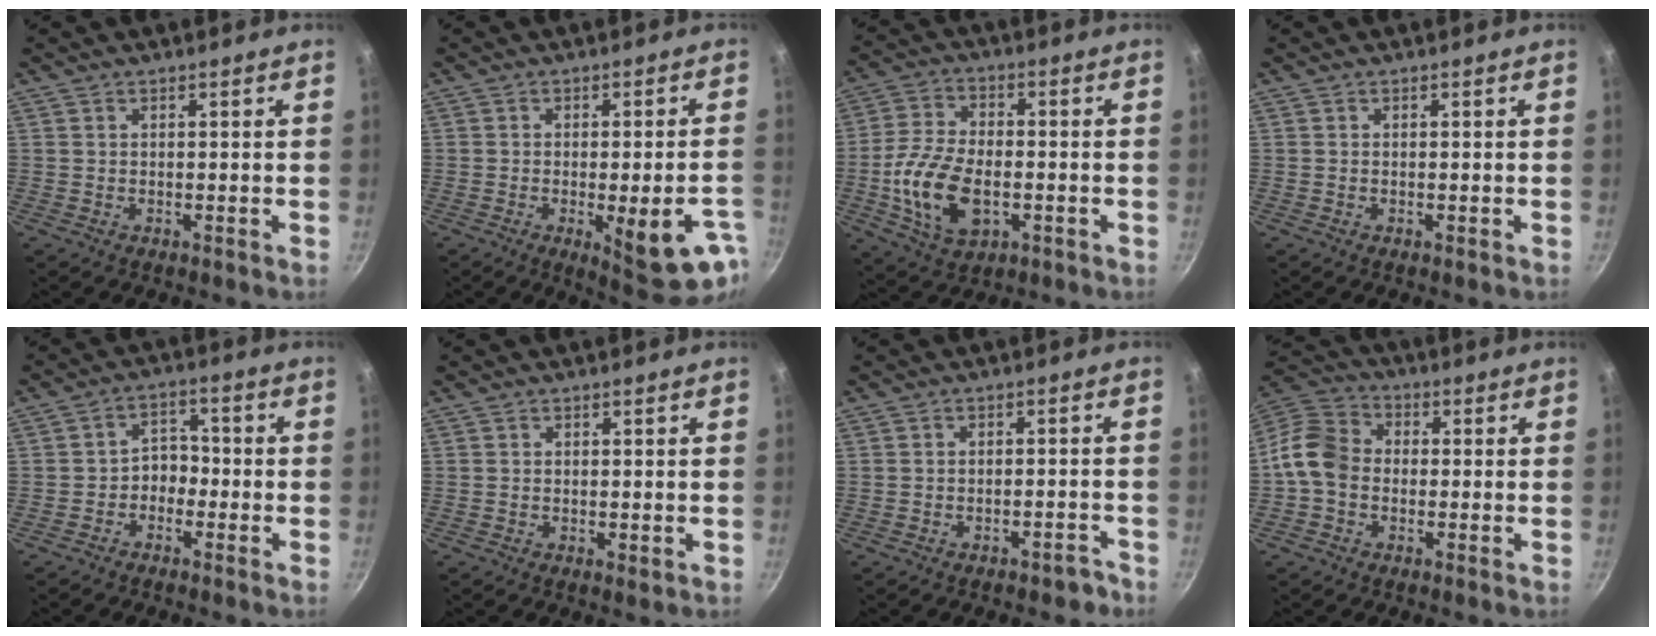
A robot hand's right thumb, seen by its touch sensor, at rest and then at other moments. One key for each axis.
{"total": 14.7, "fx": -5.0, "fy": 4.4, "fz": 13.1, "tx": -0.139, "ty": 0.003, "tz": -0.054}
{"total": 13.7, "fx": -3.0, "fy": 8.1, "fz": 10.7, "tx": -0.199, "ty": 0.017, "tz": -0.055}
{"total": 0.0}
{"total": 4.3, "fx": -1.9, "fy": 3.2, "fz": 2.1, "tx": -0.003, "ty": 0.030, "tz": -0.038}
{"total": 1.0, "fx": -0.1, "fy": 0.5, "fz": 0.8, "tx": -0.014, "ty": -0.002, "tz": -0.003}
{"total": 3.3, "fx": -2.4, "fy": 1.6, "fz": 1.5, "tx": -0.006, "ty": 0.038, "tz": -0.013}
{"total": 9.5, "fx": -1.5, "fy": 7.6, "fz": 5.6, "tx": -0.084, "ty": 0.027, "tz": -0.054}